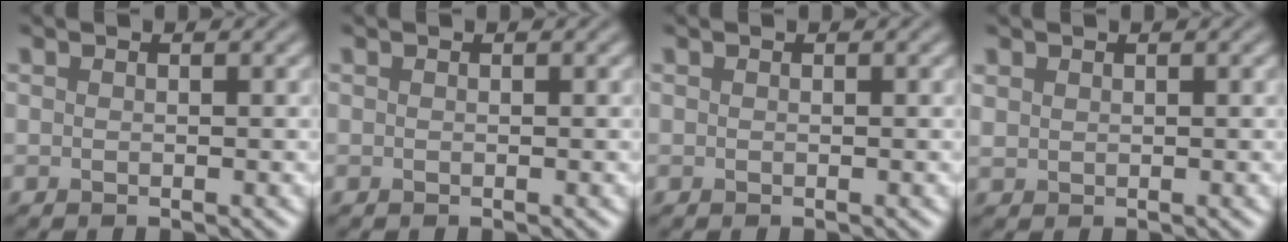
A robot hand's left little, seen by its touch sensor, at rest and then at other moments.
{"total": 0.0}
{"total": 0.0}
{"total": 0.8, "force": [0.6, 0.6, 0.2], "torque": [-0.006, -0.002, 0.016]}